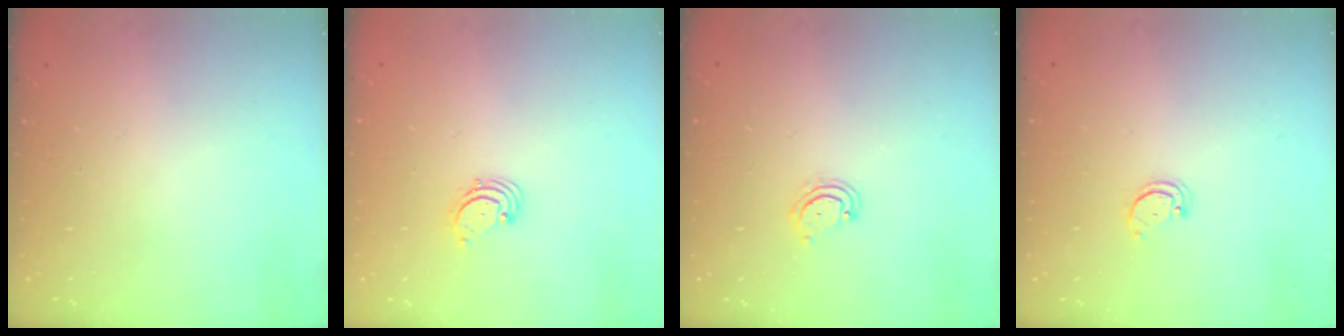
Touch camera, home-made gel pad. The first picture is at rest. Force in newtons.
{"total": 1.7, "press": 1.7, "slide": 0.2}
{"total": 4.1, "press": 4.1, "slide": 0.3}
{"total": 1.9, "press": 1.9, "slide": 0.2}